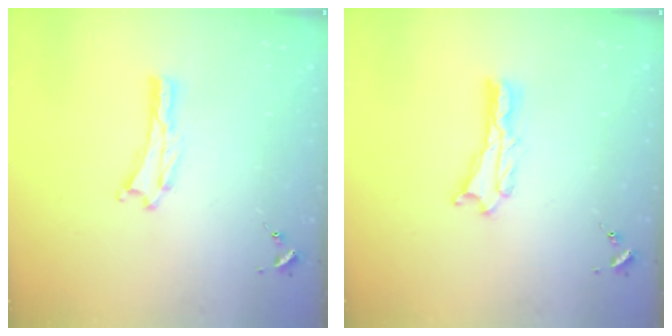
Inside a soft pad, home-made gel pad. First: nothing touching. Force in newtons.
{"total": 1.3, "press": 1.3, "slide": 0.1}